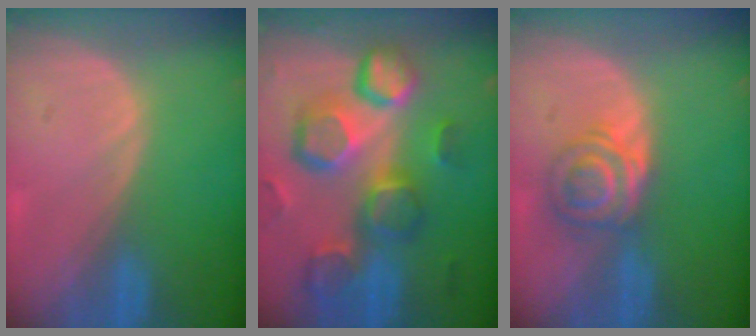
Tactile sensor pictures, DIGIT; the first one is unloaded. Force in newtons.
{"total": 13.1, "press": 11.4, "slide": 6.4}
{"total": 5.9, "press": 5.5, "slide": 2.2}